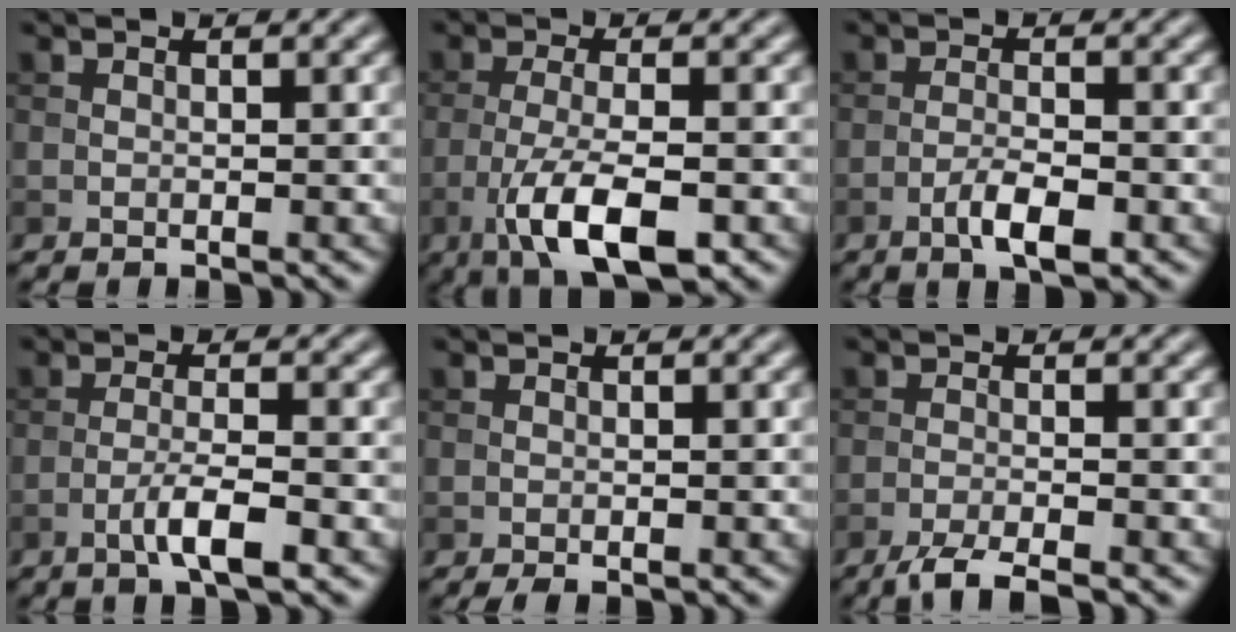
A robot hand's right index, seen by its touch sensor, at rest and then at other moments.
{"total": 6.9, "force": [-2.9, 2.2, 5.9], "torque": [-0.113, -0.005, -0.055]}
{"total": 3.4, "force": [-1.8, 0.9, 2.8], "torque": [-0.055, 0.002, -0.034]}
{"total": 3.5, "force": [-1.7, 0.5, 3.0], "torque": [-0.056, 0.007, -0.036]}
{"total": 0.9, "force": [-0.6, 0.2, 0.7], "torque": [-0.014, -0.003, -0.010]}
{"total": 3.3, "force": [-2.5, 0.4, 2.0], "torque": [-0.036, -0.002, -0.056]}